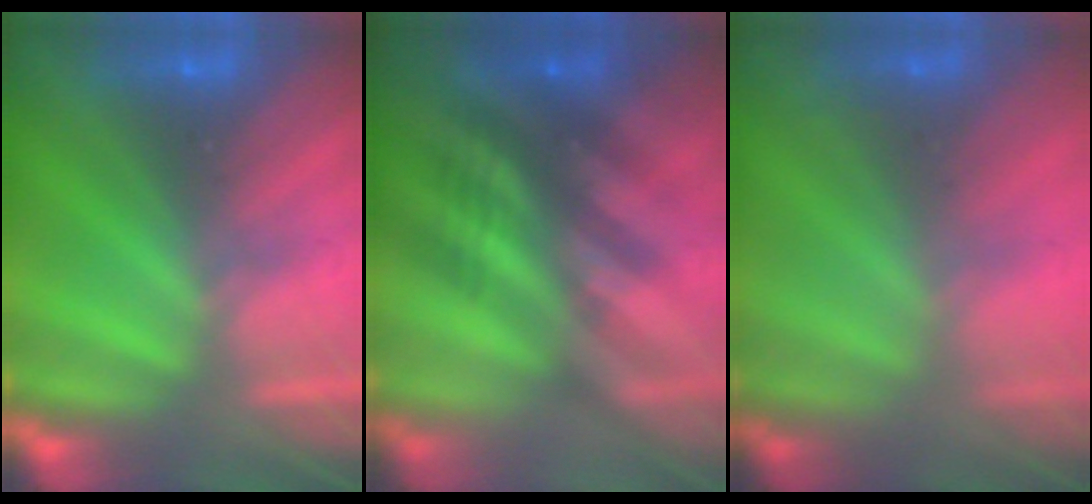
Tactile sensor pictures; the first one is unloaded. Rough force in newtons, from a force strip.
{"total": 2.4}
{"total": 1.7}